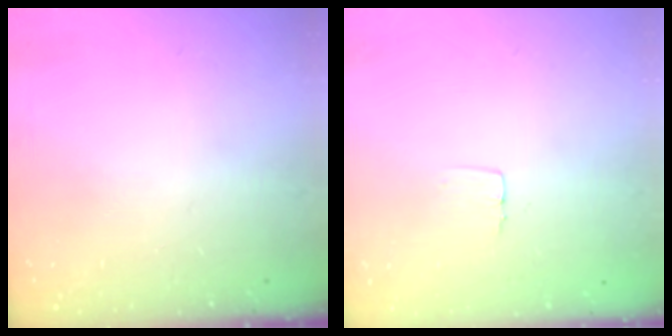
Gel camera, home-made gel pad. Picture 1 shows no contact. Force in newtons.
{"total": 3.1, "press": 3.1, "slide": 0.2}